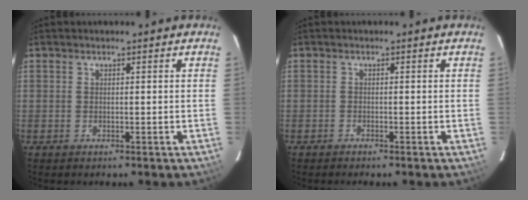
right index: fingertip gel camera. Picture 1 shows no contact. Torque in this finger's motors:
{"motor_torque": [0.30, -0.28, 0.00, -0.03]}